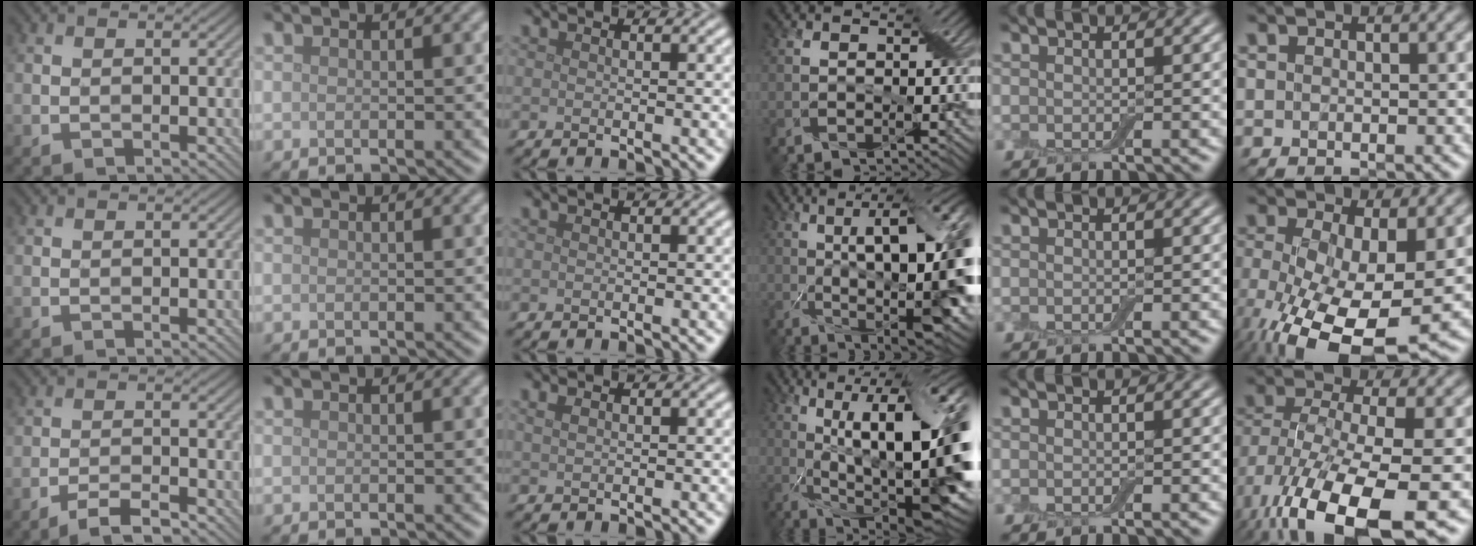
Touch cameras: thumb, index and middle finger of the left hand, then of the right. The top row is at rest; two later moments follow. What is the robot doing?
{"motion": "wrap", "object": "adhesive wrap"}